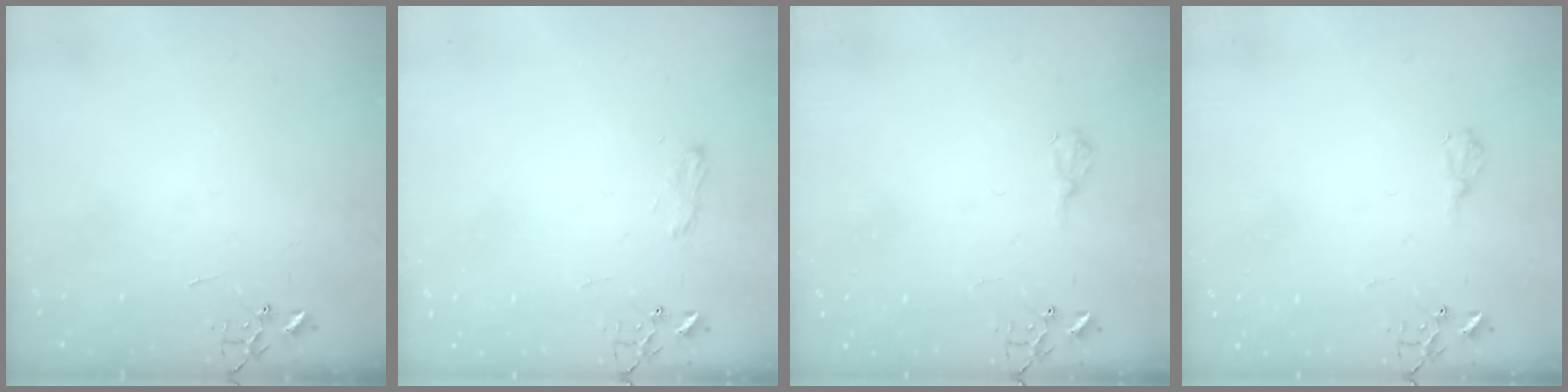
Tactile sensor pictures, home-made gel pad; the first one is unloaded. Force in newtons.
{"total": 7.9, "press": 7.8, "slide": 0.9}
{"total": 6.8, "press": 6.8, "slide": 0.9}
{"total": 6.8, "press": 6.8, "slide": 0.9}